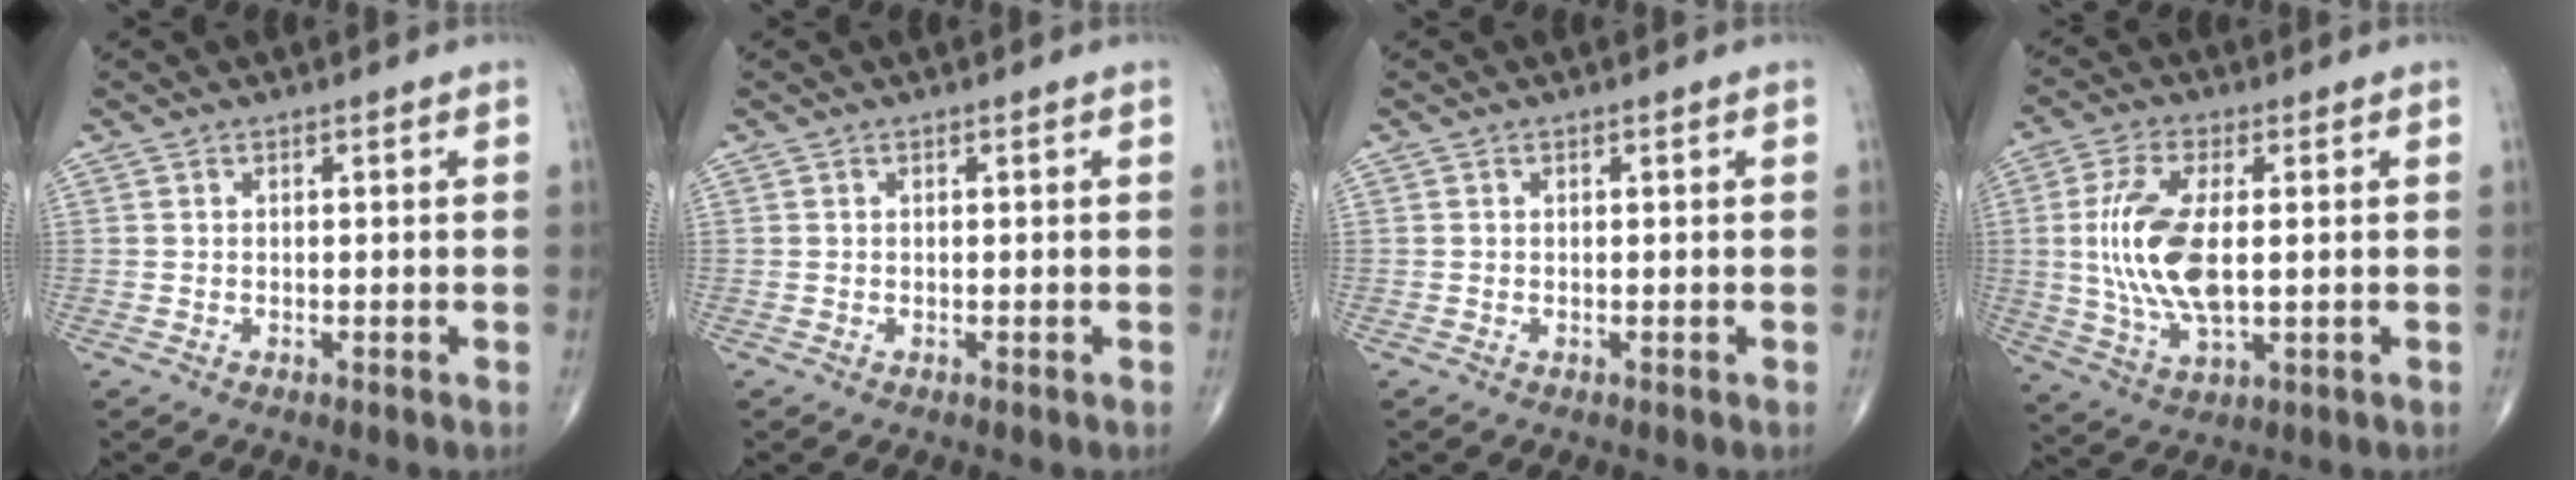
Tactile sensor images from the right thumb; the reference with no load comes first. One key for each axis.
{"total": 0.0}
{"total": 0.0}
{"total": 14.0, "fx": 0.7, "fy": 6.3, "fz": 12.5, "tx": -0.263, "ty": -0.008, "tz": 0.018}